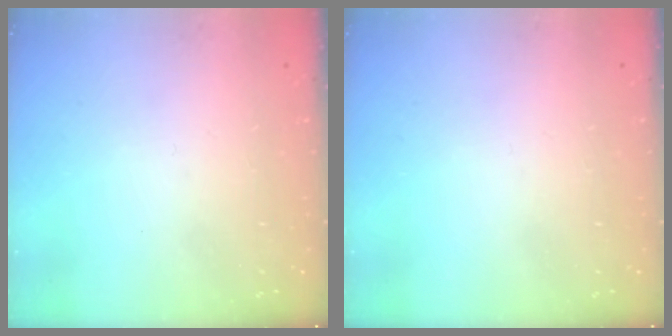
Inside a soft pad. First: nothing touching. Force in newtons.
{"total": 0.0}